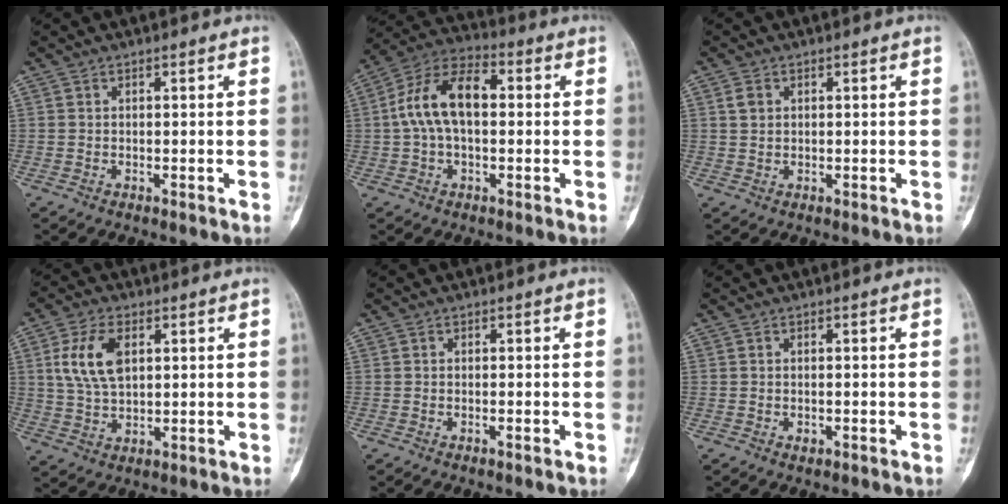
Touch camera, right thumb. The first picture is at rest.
{"total": 12.9, "force": [0.9, 7.3, 10.6], "torque": [-0.197, 0.039, 0.007]}
{"total": 2.1, "force": [0.8, 1.6, 1.2], "torque": [-0.018, 0.003, 0.018]}
{"total": 9.3, "force": [2.7, 5.2, 7.2], "torque": [-0.138, 0.000, 0.054]}
{"total": 0.6, "force": [-0.3, 0.0, 0.5], "torque": [-0.010, 0.003, -0.002]}
{"total": 1.0, "force": [-0.4, 0.6, 0.7], "torque": [-0.007, 0.003, -0.004]}